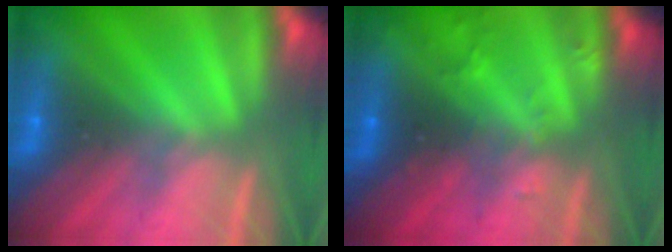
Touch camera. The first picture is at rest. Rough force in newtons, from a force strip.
{"total": 2.4}